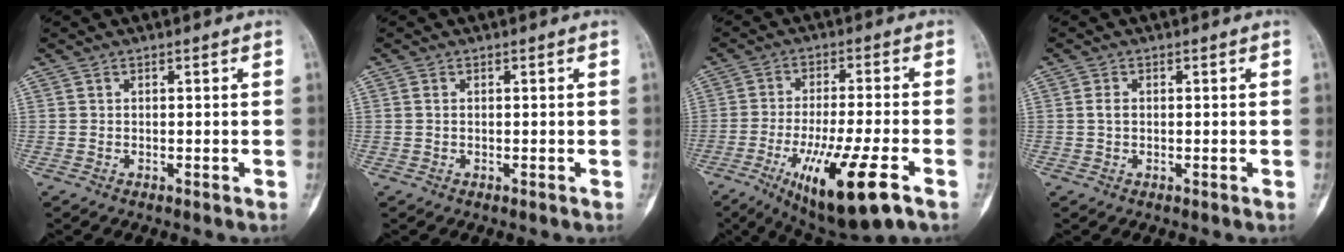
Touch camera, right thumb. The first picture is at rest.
{"total": 0.9, "force": [0.1, 0.6, 0.7], "torque": [-0.013, 0.002, 0.002]}
{"total": 16.0, "force": [-7.2, 3.0, 14.0], "torque": [-0.261, -0.003, -0.109]}
{"total": 1.5, "force": [0.1, 1.0, 1.1], "torque": [-0.019, 0.002, 0.001]}